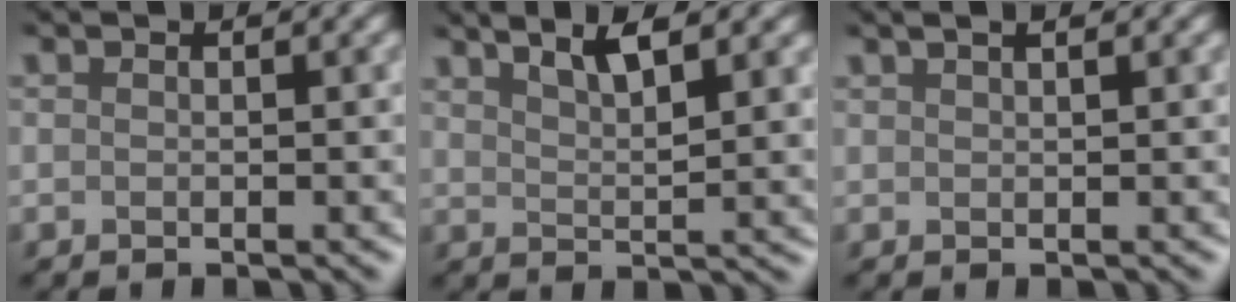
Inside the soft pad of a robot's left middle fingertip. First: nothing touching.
{"total": 3.1, "force": [2.3, -0.3, 2.0], "torque": [-0.048, 0.004, 0.063]}
{"total": 1.7, "force": [1.0, 0.7, 1.2], "torque": [0.002, 0.024, 0.002]}